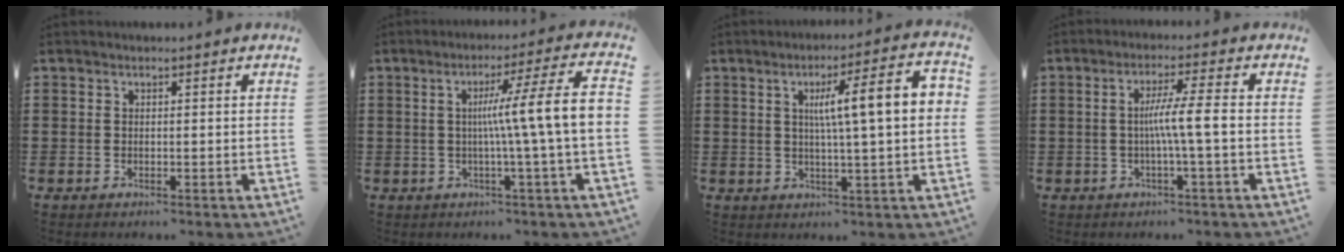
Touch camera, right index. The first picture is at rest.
{"total": 9.8, "force": [0.0, -0.6, 9.8], "torque": [-0.170, -0.008, -0.010]}
{"total": 9.7, "force": [1.6, 0.7, 9.5], "torque": [-0.170, 0.001, 0.018]}
{"total": 5.5, "force": [-0.7, -0.4, 5.4], "torque": [-0.100, -0.006, -0.018]}